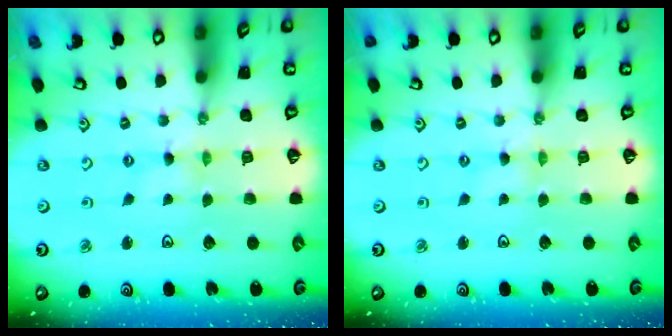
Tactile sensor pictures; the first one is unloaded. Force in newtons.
{"total": 0.0}